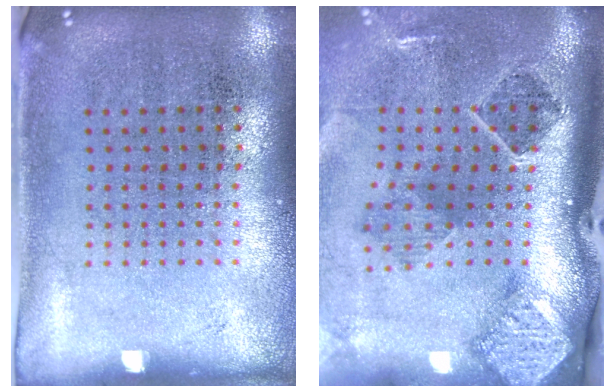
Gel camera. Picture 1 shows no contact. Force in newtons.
{"total": 2.9, "press": 1.8, "slide": 2.3}